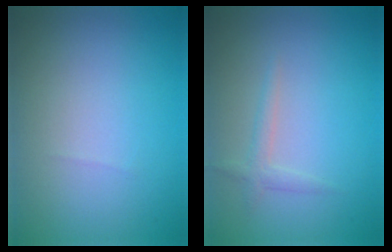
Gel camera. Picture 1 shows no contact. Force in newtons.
{"total": 1.3, "press": 1.3, "slide": 0.0}